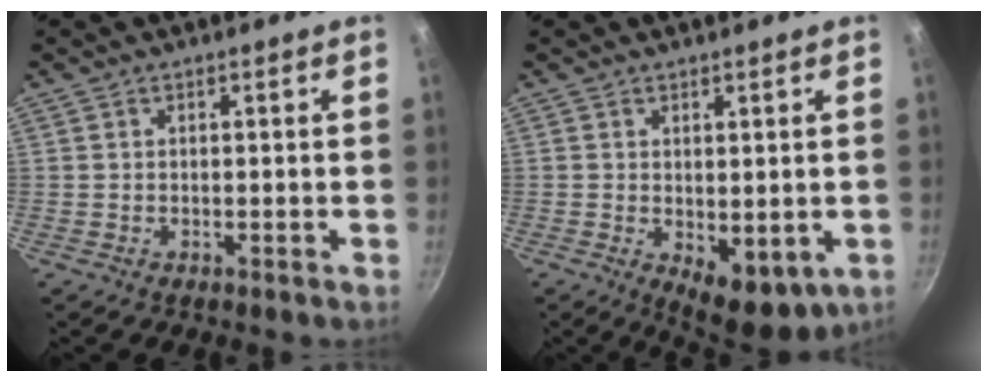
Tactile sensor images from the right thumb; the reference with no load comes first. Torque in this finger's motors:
{"motor_torque": [-0.27, 0.50, -0.32, 0.05, 0.09]}